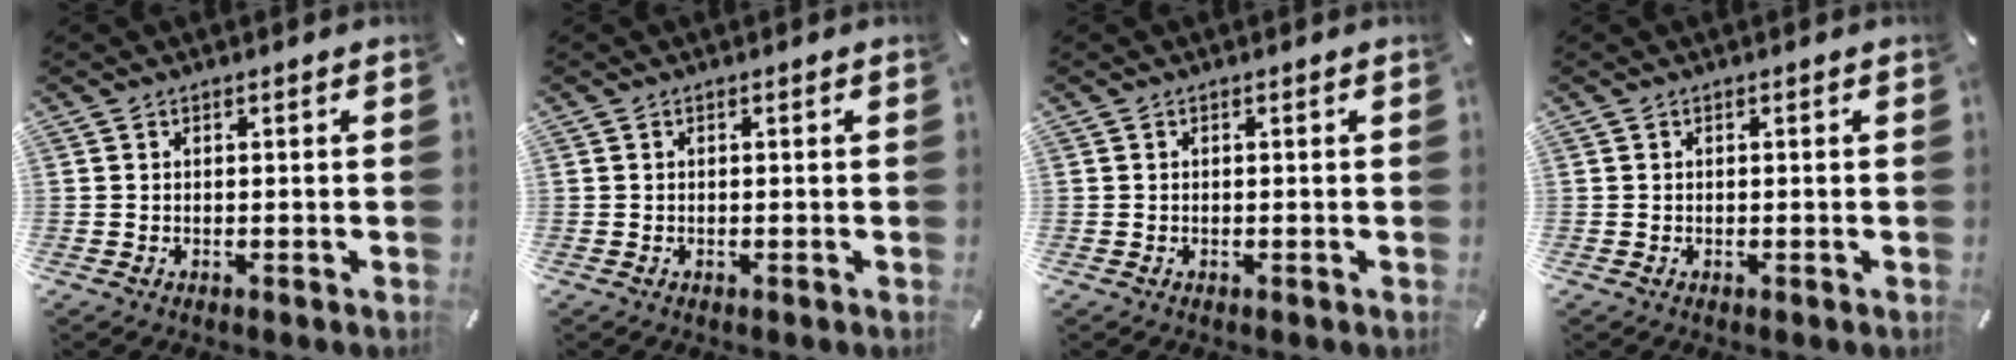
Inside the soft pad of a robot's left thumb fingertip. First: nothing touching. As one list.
[{"total": 0.0}, {"total": 0.0}, {"total": 0.0}]